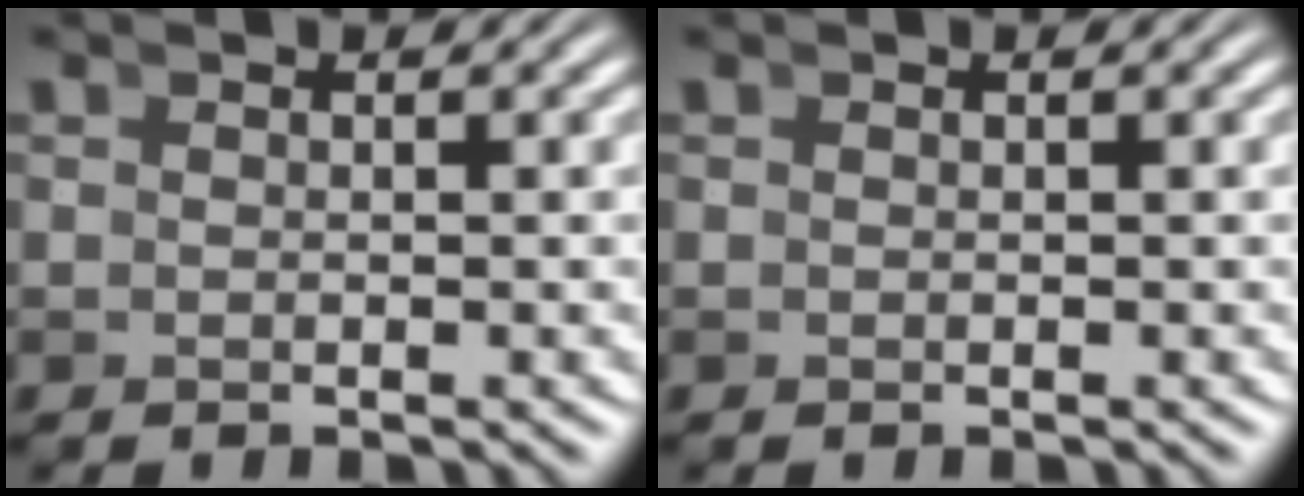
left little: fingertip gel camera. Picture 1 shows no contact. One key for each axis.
{"total": 0.0}